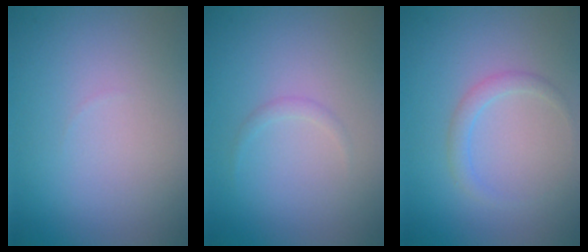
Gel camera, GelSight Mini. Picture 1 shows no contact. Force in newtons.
{"total": 0.6, "press": 0.6, "slide": 0.1}
{"total": 1.4, "press": 1.4, "slide": 0.0}